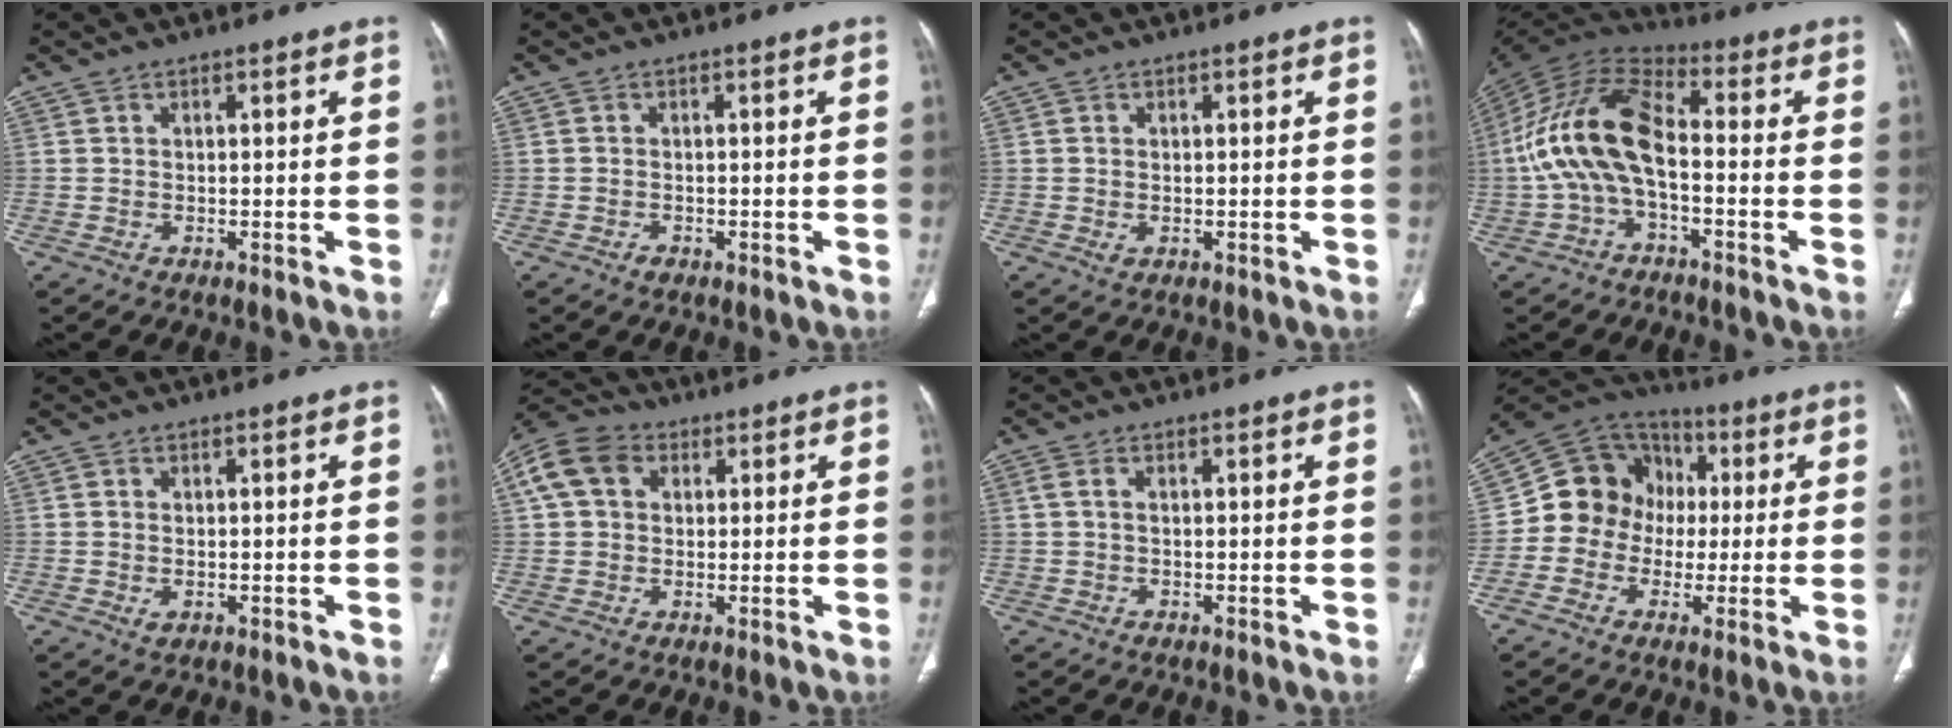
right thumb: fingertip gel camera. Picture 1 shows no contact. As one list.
[{"total": 1.1, "force": [-0.7, 0.8, 0.4], "torque": [-0.005, 0.004, -0.010]}, {"total": 1.1, "force": [-0.1, 0.8, 0.8], "torque": [-0.018, -0.002, 0.001]}, {"total": 15.3, "force": [-2.1, 7.8, 13.0], "torque": [-0.262, 0.043, -0.049]}, {"total": 1.5, "force": [-0.2, 1.1, 1.1], "torque": [-0.022, -0.003, 0.000]}, {"total": 10.1, "force": [3.0, 7.7, 5.8], "torque": [-0.110, 0.021, 0.048]}, {"total": 1.4, "force": [0.3, 0.7, 1.3], "torque": [-0.034, 0.005, 0.006]}, {"total": 13.5, "force": [-0.2, 12.2, 5.6], "torque": [-0.064, 0.034, -0.013]}]